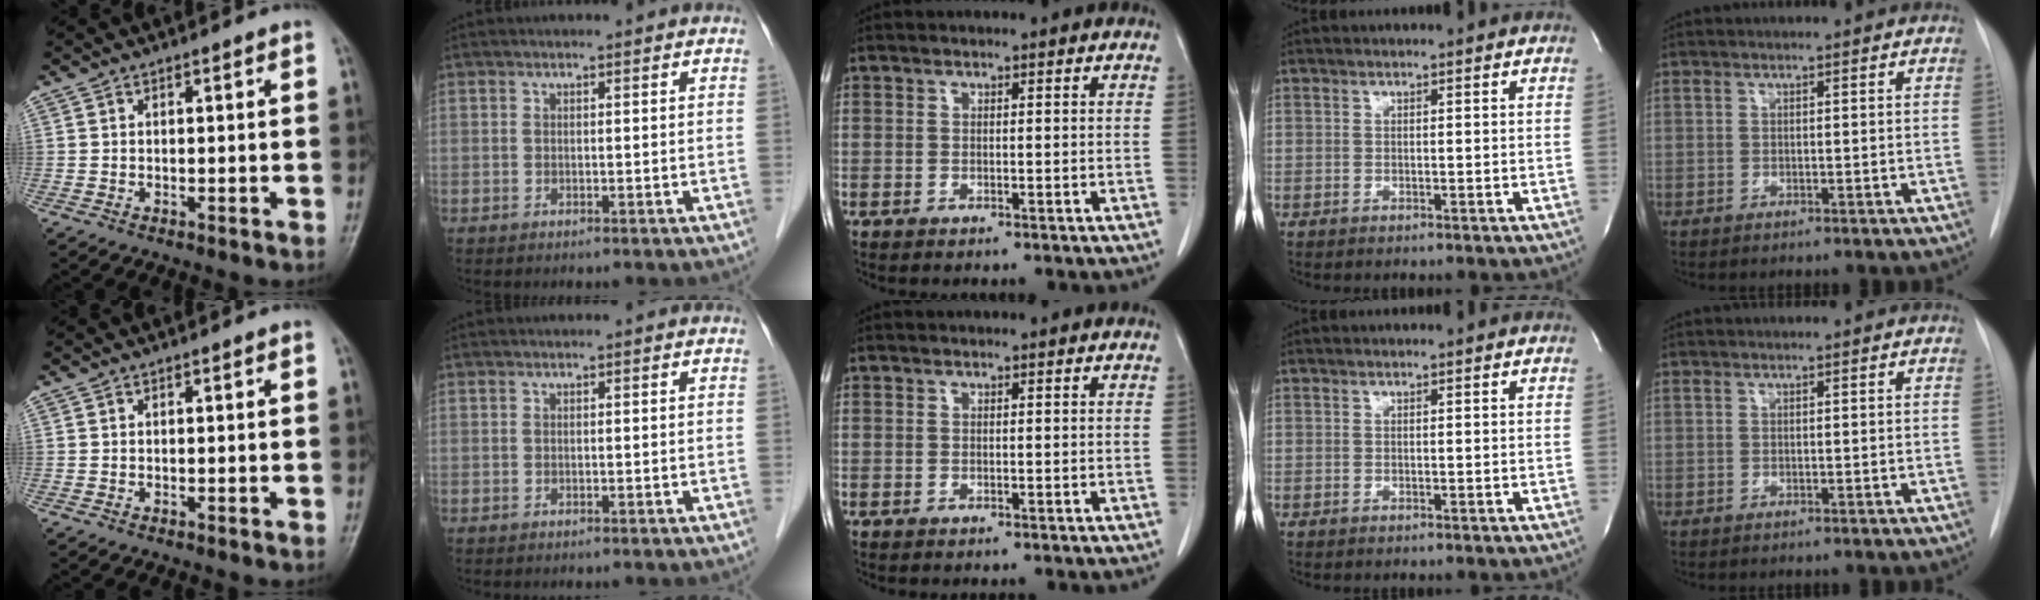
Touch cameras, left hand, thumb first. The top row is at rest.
{}